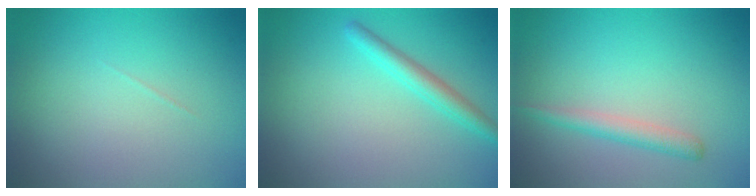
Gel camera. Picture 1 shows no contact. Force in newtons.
{"total": 2.3, "press": 2.3, "slide": 0.1}
{"total": 1.9, "press": 1.9, "slide": 0.0}